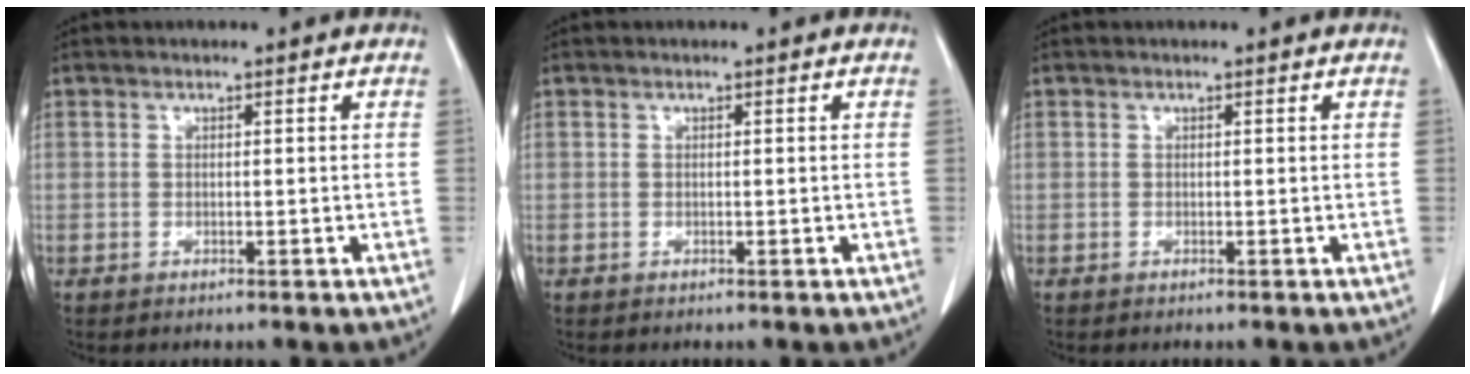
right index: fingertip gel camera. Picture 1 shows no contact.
{"total": 0.0}
{"total": 0.0}